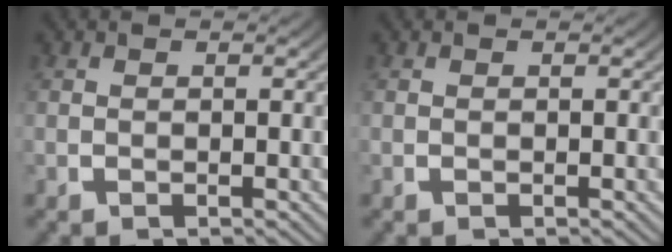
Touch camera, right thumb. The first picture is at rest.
{"total": 0.0}